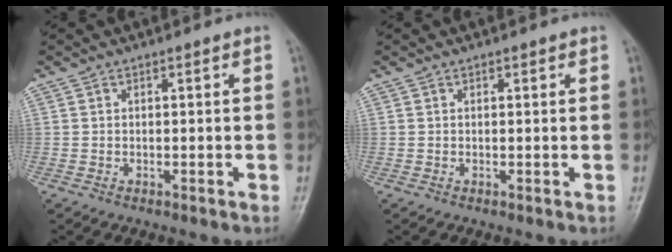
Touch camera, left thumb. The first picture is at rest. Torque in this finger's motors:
{"motor_torque": [-0.22, -0.16, -0.30, -0.03, 0.01]}